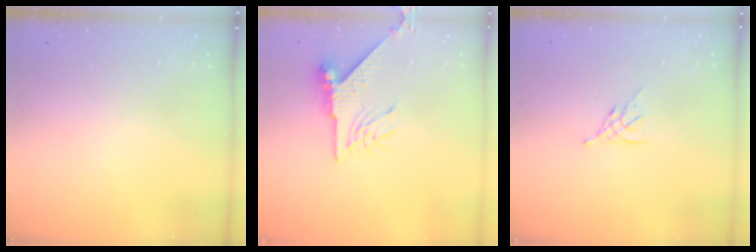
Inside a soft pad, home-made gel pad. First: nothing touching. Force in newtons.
{"total": 7.7, "press": 7.7, "slide": 1.0}
{"total": 4.7, "press": 4.6, "slide": 0.7}